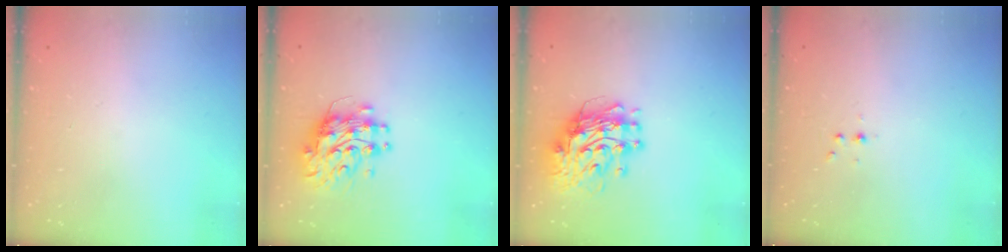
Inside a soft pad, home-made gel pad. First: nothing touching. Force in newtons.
{"total": 9.9, "press": 9.9, "slide": 0.9}
{"total": 11.7, "press": 11.7, "slide": 1.1}
{"total": 3.0, "press": 2.6, "slide": 1.5}